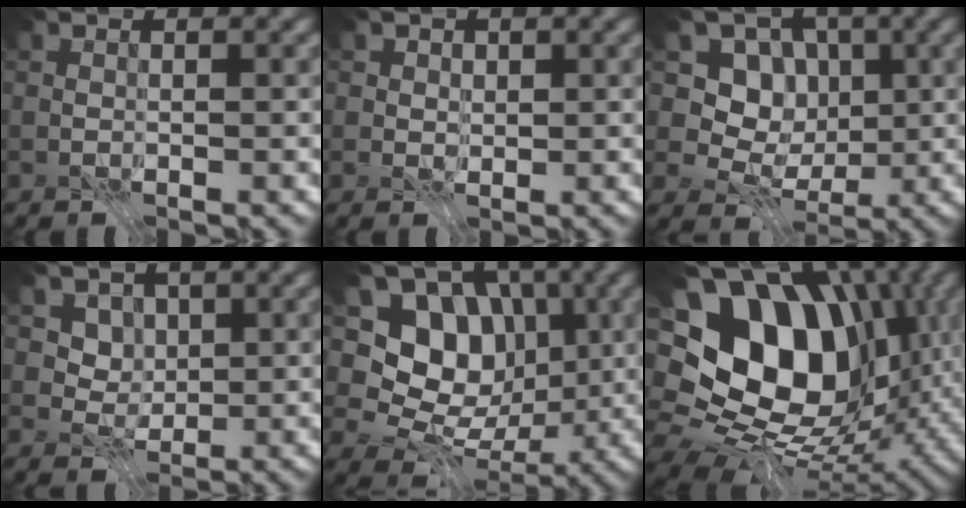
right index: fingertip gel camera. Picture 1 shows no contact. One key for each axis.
{"total": 2.4, "fx": 1.1, "fy": 1.8, "fz": 1.1, "tx": -0.026, "ty": -0.001, "tz": 0.019}
{"total": 6.2, "fx": 1.2, "fy": 5.4, "fz": 2.9, "tx": -0.036, "ty": 0.001, "tz": 0.001}
{"total": 4.6, "fx": 1.8, "fy": 3.7, "fz": 2.0, "tx": -0.040, "ty": -0.014, "tz": 0.034}
{"total": 9.9, "fx": 1.2, "fy": 8.1, "fz": 5.6, "tx": -0.084, "ty": 0.011, "tz": 0.001}
{"total": 18.6, "fx": 3.1, "fy": 13.4, "fz": 12.4, "tx": -0.184, "ty": 0.019, "tz": 0.067}